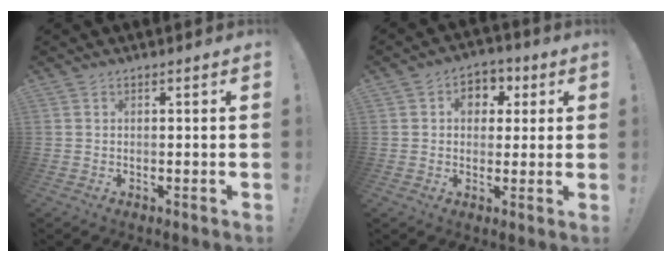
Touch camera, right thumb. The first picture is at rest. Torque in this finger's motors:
{"motor_torque": [0.69, 1.32, 0.50, 0.33, -0.01]}